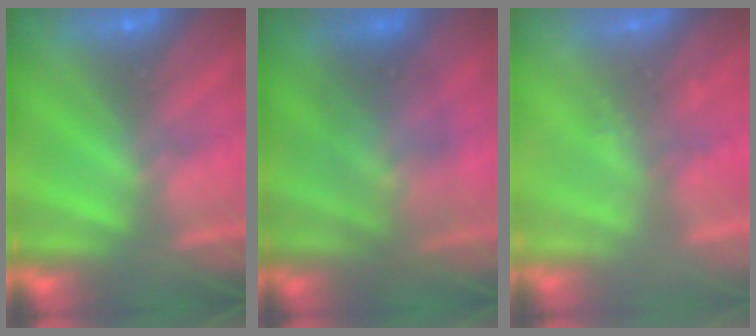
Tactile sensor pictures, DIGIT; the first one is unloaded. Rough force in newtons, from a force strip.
{"total": 1.7}
{"total": 2.3}